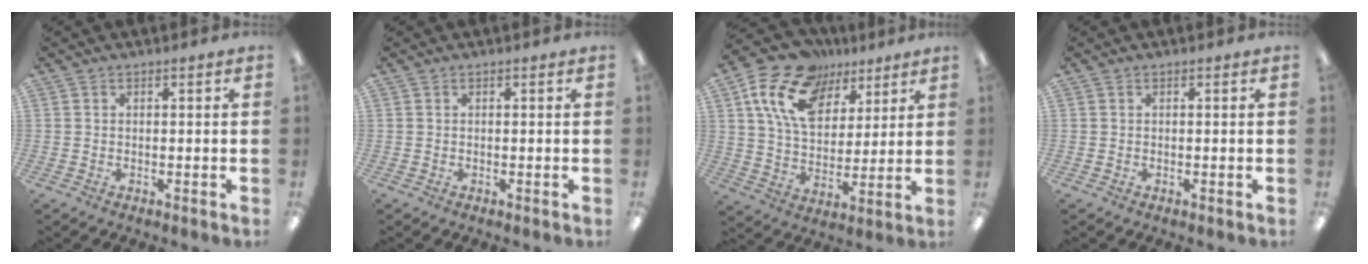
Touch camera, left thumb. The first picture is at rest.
{"total": 0.0}
{"total": 17.5, "force": [9.7, 11.4, 9.0], "torque": [-0.170, -0.030, 0.182]}
{"total": 0.0}